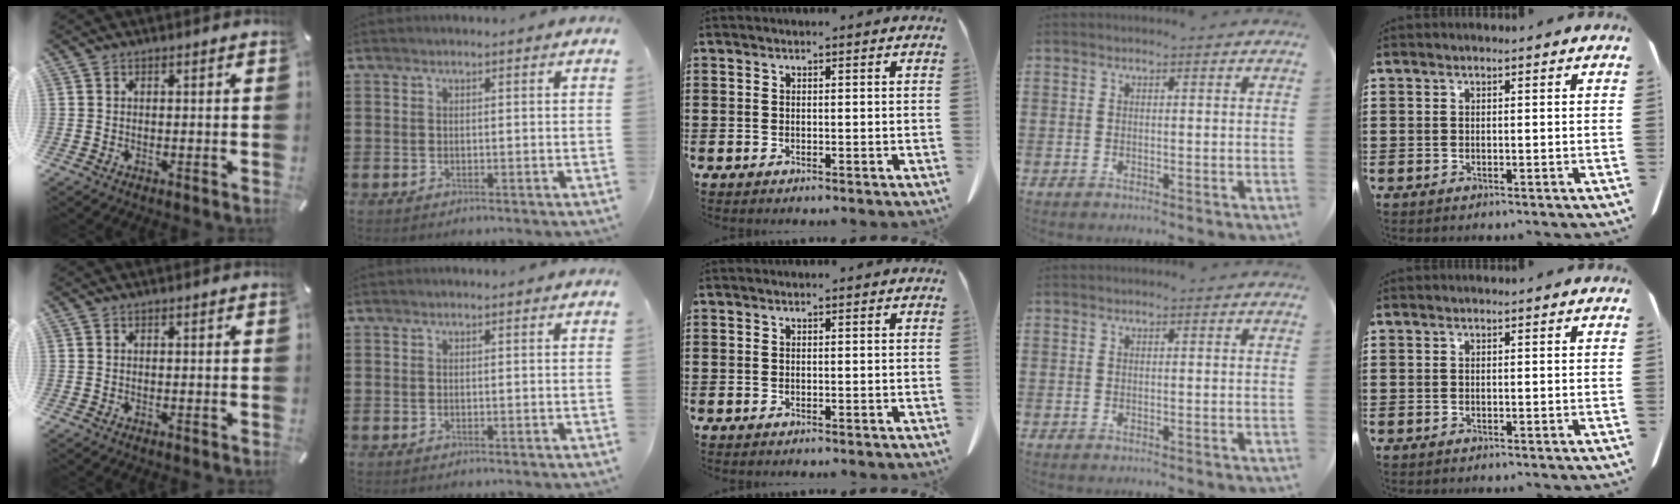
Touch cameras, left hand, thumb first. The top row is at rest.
{}